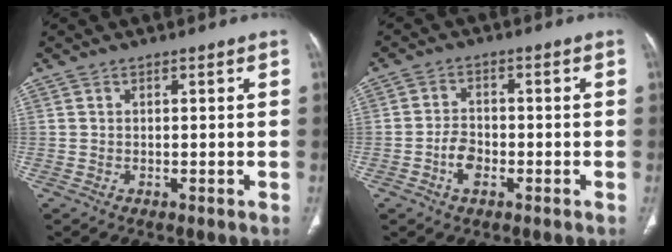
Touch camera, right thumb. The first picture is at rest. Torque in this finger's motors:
{"motor_torque": [0.96, 0.61, 0.72, -0.51, 0.02]}